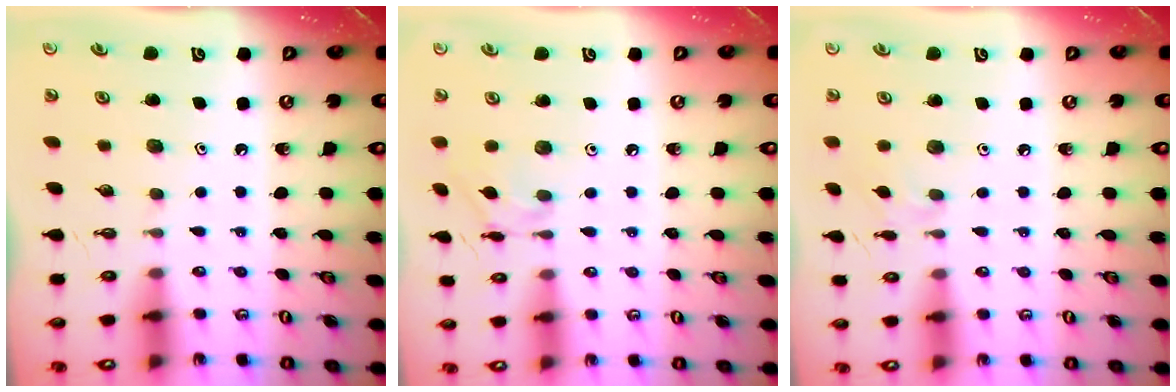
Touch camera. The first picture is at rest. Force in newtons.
{"total": 5.9, "press": 5.9, "slide": 0.5}
{"total": 4.1, "press": 4.0, "slide": 0.8}